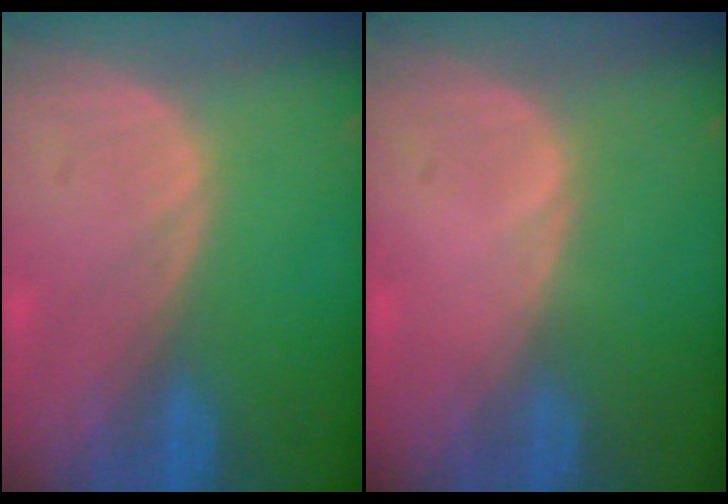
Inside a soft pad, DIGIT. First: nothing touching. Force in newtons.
{"total": 0.5, "press": 0.1, "slide": 0.5}